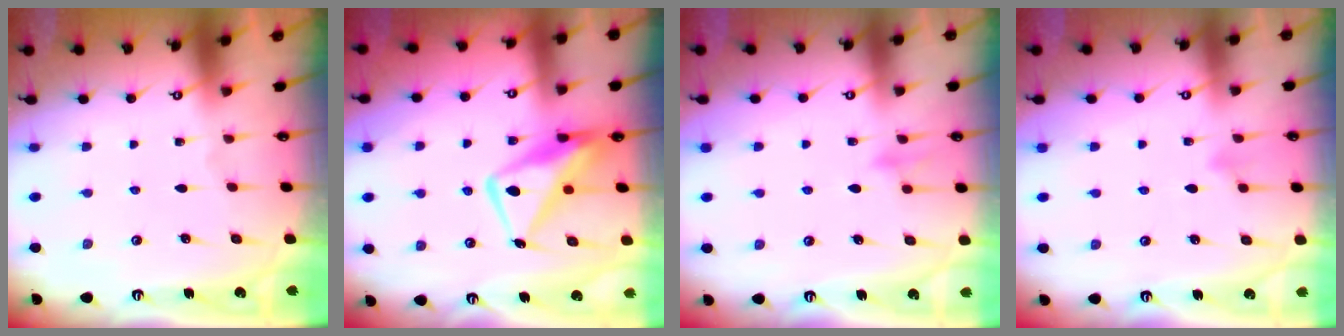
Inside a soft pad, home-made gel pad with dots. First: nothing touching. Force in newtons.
{"total": 13.4, "press": 13.4, "slide": 1.1}
{"total": 7.5, "press": 7.4, "slide": 0.6}
{"total": 6.7, "press": 6.5, "slide": 1.4}